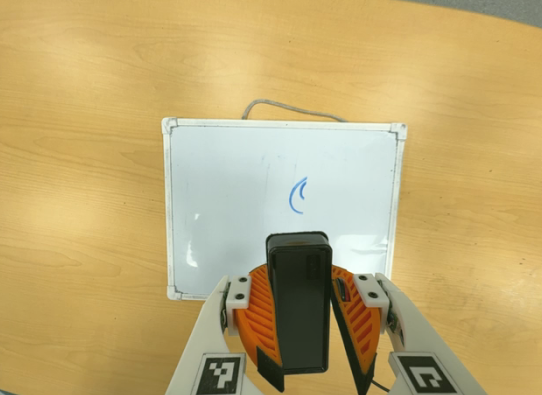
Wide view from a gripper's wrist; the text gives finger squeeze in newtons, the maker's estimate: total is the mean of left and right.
{"total": 9.8, "left": 10.1, "right": 9.5}